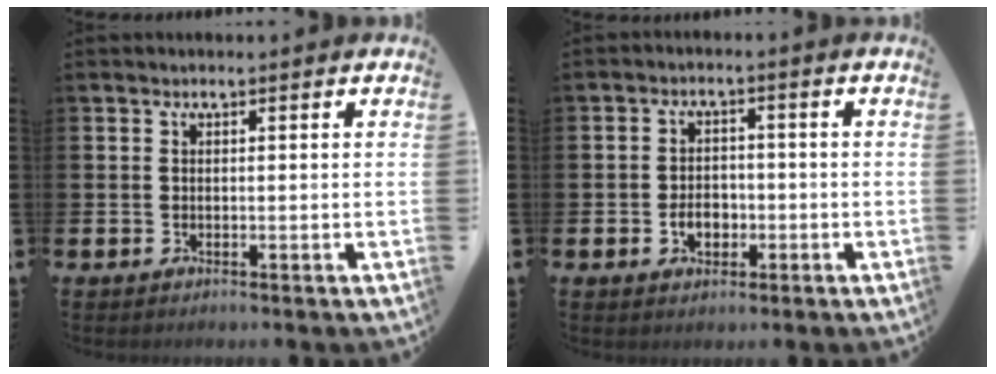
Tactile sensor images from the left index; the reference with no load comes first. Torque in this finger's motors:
{"motor_torque": [0.83, 0.22, 0.11, 0.08]}